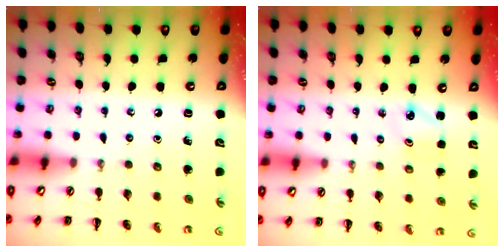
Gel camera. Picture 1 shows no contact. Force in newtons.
{"total": 1.9, "press": 1.8, "slide": 0.5}